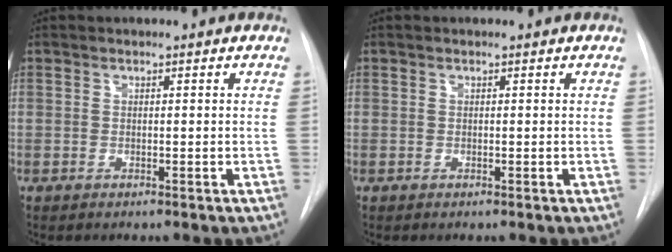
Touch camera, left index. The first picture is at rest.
{"total": 0.8, "force": [-0.8, -0.1, -0.1], "torque": [0.001, -0.006, -0.013]}